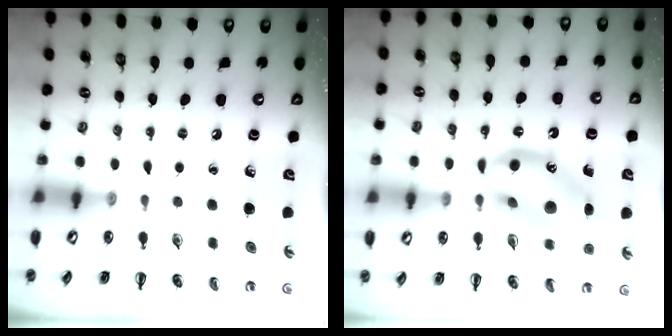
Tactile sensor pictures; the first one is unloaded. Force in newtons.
{"total": 14.1, "press": 13.7, "slide": 3.2}